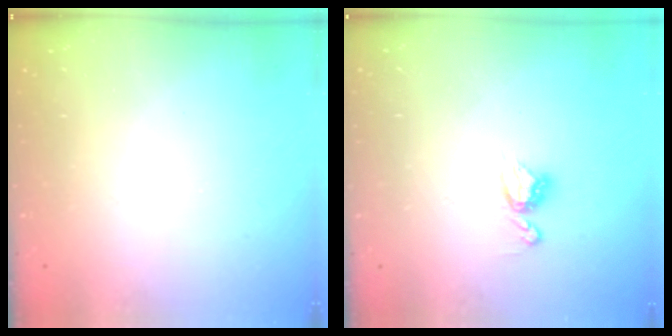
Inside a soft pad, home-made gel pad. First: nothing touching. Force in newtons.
{"total": 7.7, "press": 7.7, "slide": 0.6}